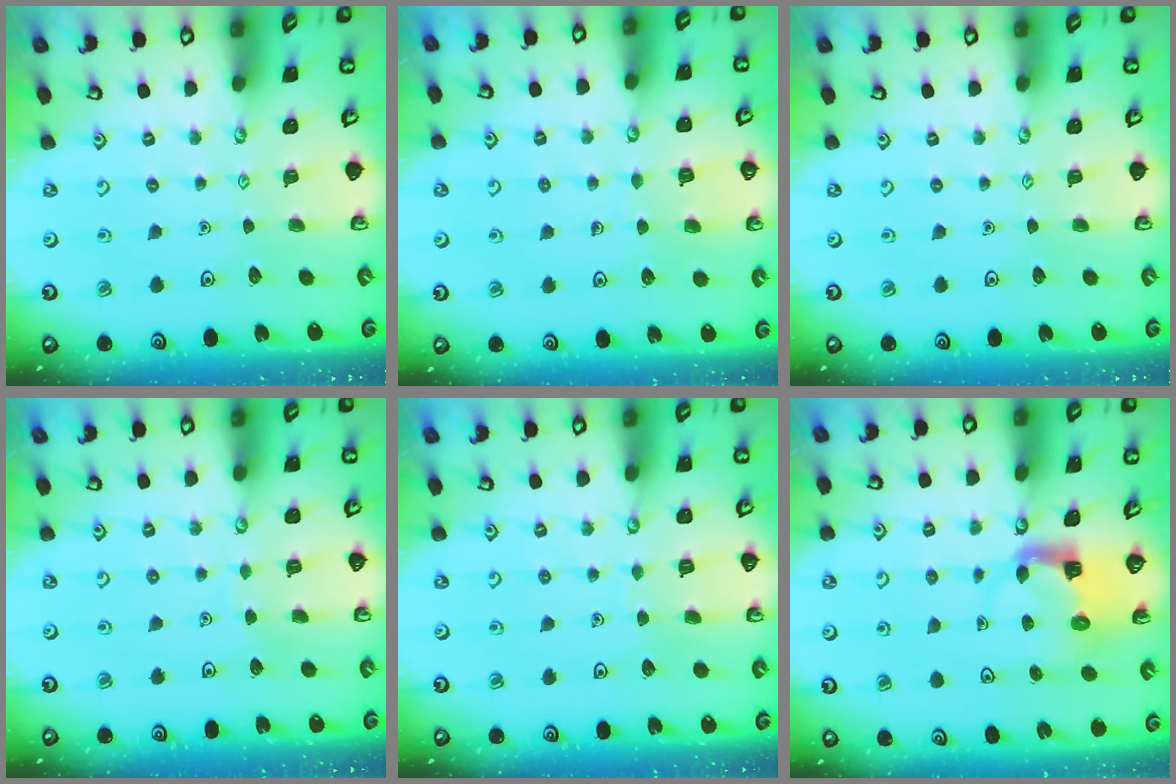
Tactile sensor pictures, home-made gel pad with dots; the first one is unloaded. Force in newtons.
{"total": 6.1, "press": 6.1, "slide": 0.4}
{"total": 0.0}
{"total": 2.7, "press": 2.7, "slide": 0.2}
{"total": 4.7, "press": 4.7, "slide": 0.4}
{"total": 3.6, "press": 3.6, "slide": 0.7}